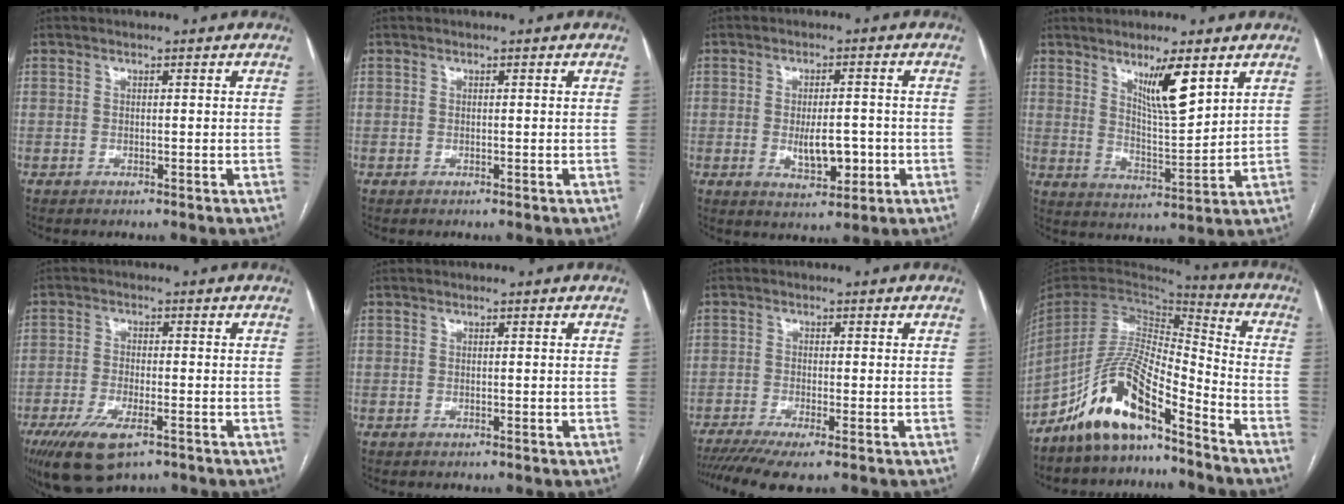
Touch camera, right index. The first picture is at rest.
{"total": 0.0}
{"total": 6.1, "force": [-1.2, 2.4, 5.4], "torque": [-0.089, -0.003, -0.011]}
{"total": 8.1, "force": [4.7, 1.0, 6.5], "torque": [-0.117, -0.012, 0.088]}
{"total": 8.8, "force": [-5.1, 3.2, 6.4], "torque": [-0.121, -0.017, -0.084]}
{"total": 0.0}
{"total": 6.7, "force": [-4.7, 0.6, 4.7], "torque": [-0.080, -0.011, -0.081]}
{"total": 13.0, "force": [-9.8, 2.8, 8.1], "torque": [-0.165, 0.016, -0.182]}